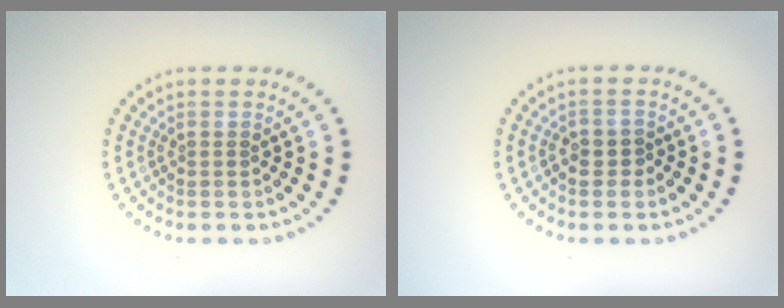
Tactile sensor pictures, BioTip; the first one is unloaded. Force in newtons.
{"total": 1.4, "press": 1.2, "slide": 0.6}